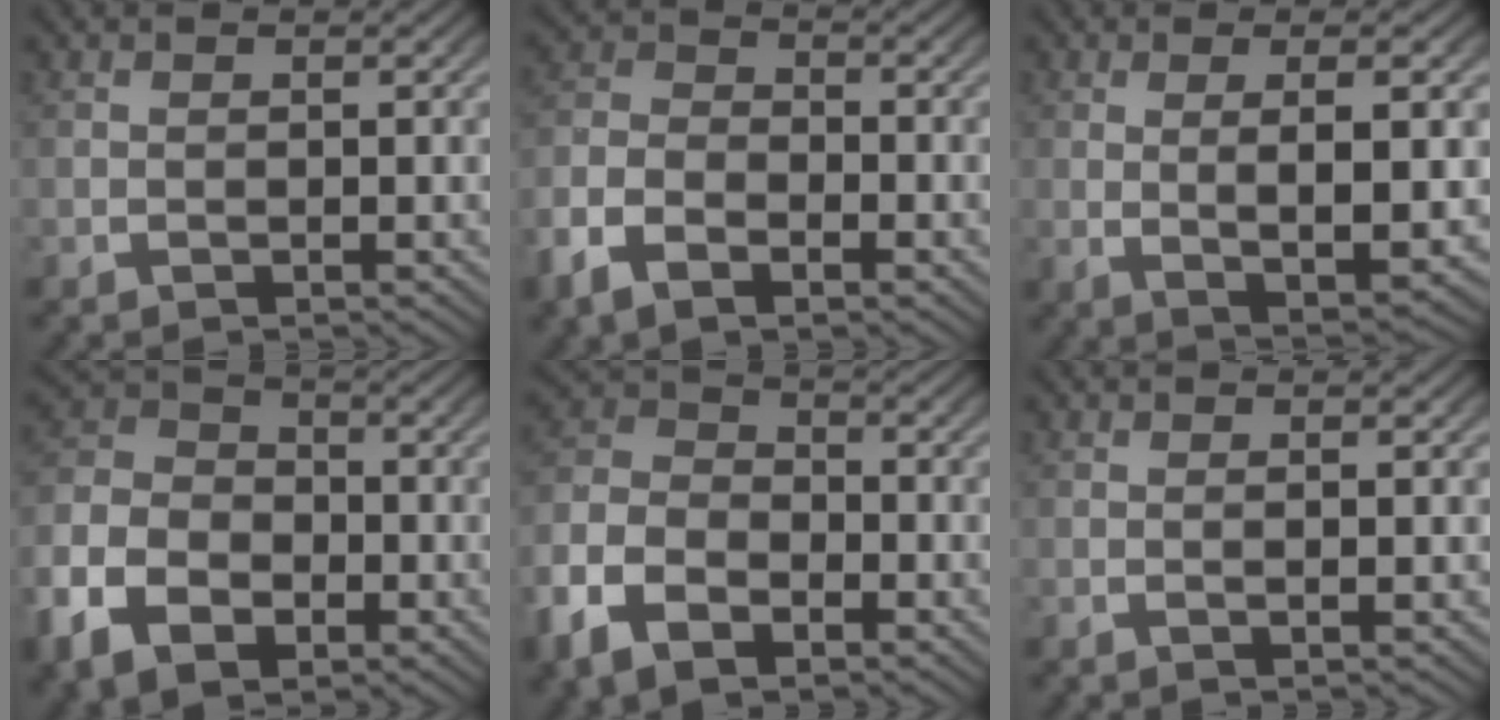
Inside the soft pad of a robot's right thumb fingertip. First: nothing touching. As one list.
[{"total": 4.9, "force": [-2.0, 3.4, 3.0], "torque": [-0.072, -0.009, -0.038]}, {"total": 6.2, "force": [0.0, 2.3, 5.7], "torque": [-0.119, -0.020, 0.016]}, {"total": 10.2, "force": [-2.0, 7.9, 6.1], "torque": [-0.128, -0.020, -0.029]}, {"total": 8.2, "force": [-2.0, 6.2, 5.1], "torque": [-0.114, -0.017, -0.036]}, {"total": 1.0, "force": [0.2, 0.2, 1.0], "torque": [-0.020, 0.001, 0.003]}]